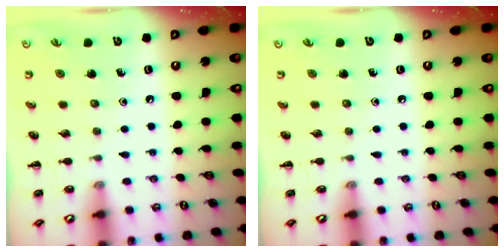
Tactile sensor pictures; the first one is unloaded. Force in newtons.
{"total": 0.0}